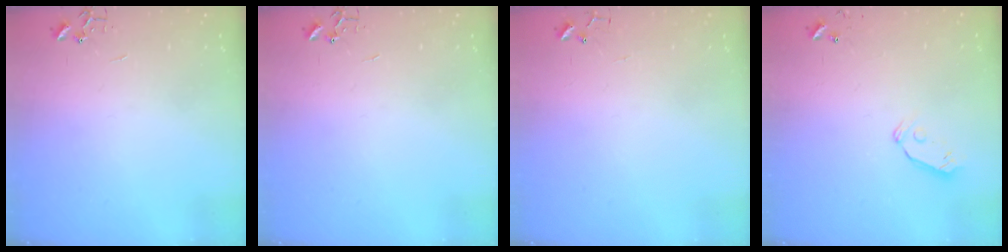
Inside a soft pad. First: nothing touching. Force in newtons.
{"total": 0.0}
{"total": 4.9, "press": 4.8, "slide": 0.4}
{"total": 5.8, "press": 5.7, "slide": 0.9}